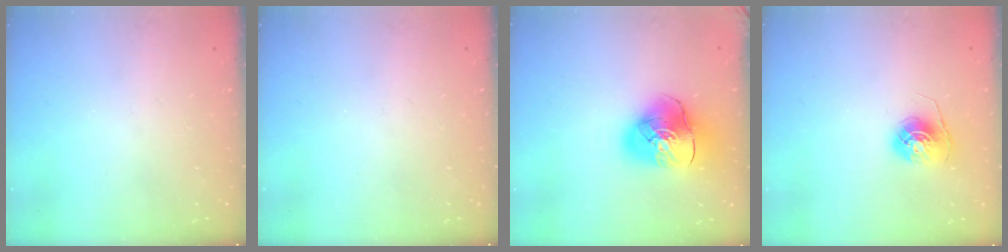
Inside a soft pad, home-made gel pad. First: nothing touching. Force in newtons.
{"total": 0.0}
{"total": 15.0, "press": 14.8, "slide": 2.2}
{"total": 6.9, "press": 6.9, "slide": 0.5}